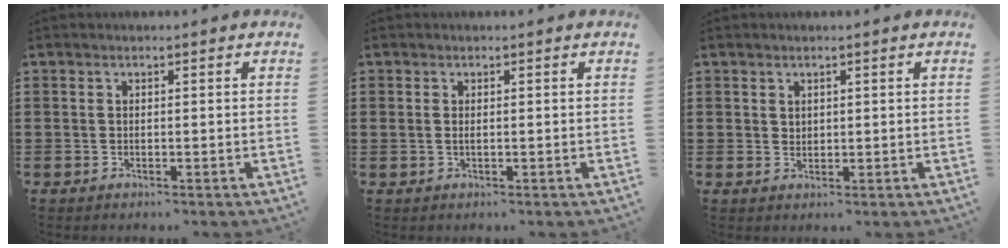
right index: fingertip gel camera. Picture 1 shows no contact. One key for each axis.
{"total": 0.6, "fx": 0.0, "fy": 0.2, "fz": 0.6, "tx": -0.013, "ty": -0.001, "tz": 0.000}
{"total": 1.2, "fx": 1.0, "fy": 0.7, "fz": 0.2, "tx": -0.005, "ty": 0.002, "tz": 0.019}